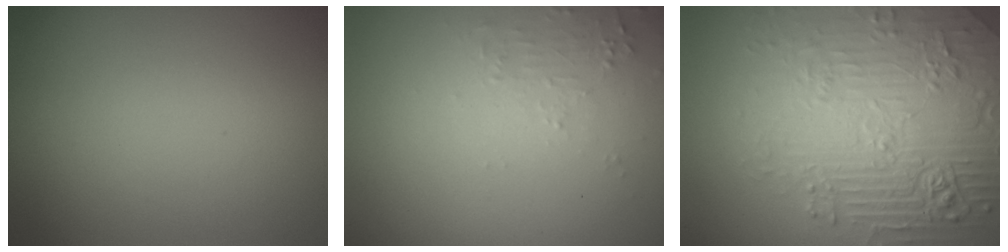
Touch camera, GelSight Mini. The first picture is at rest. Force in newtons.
{"total": 2.1, "press": 2.0, "slide": 0.5}
{"total": 8.5, "press": 6.1, "slide": 5.9}